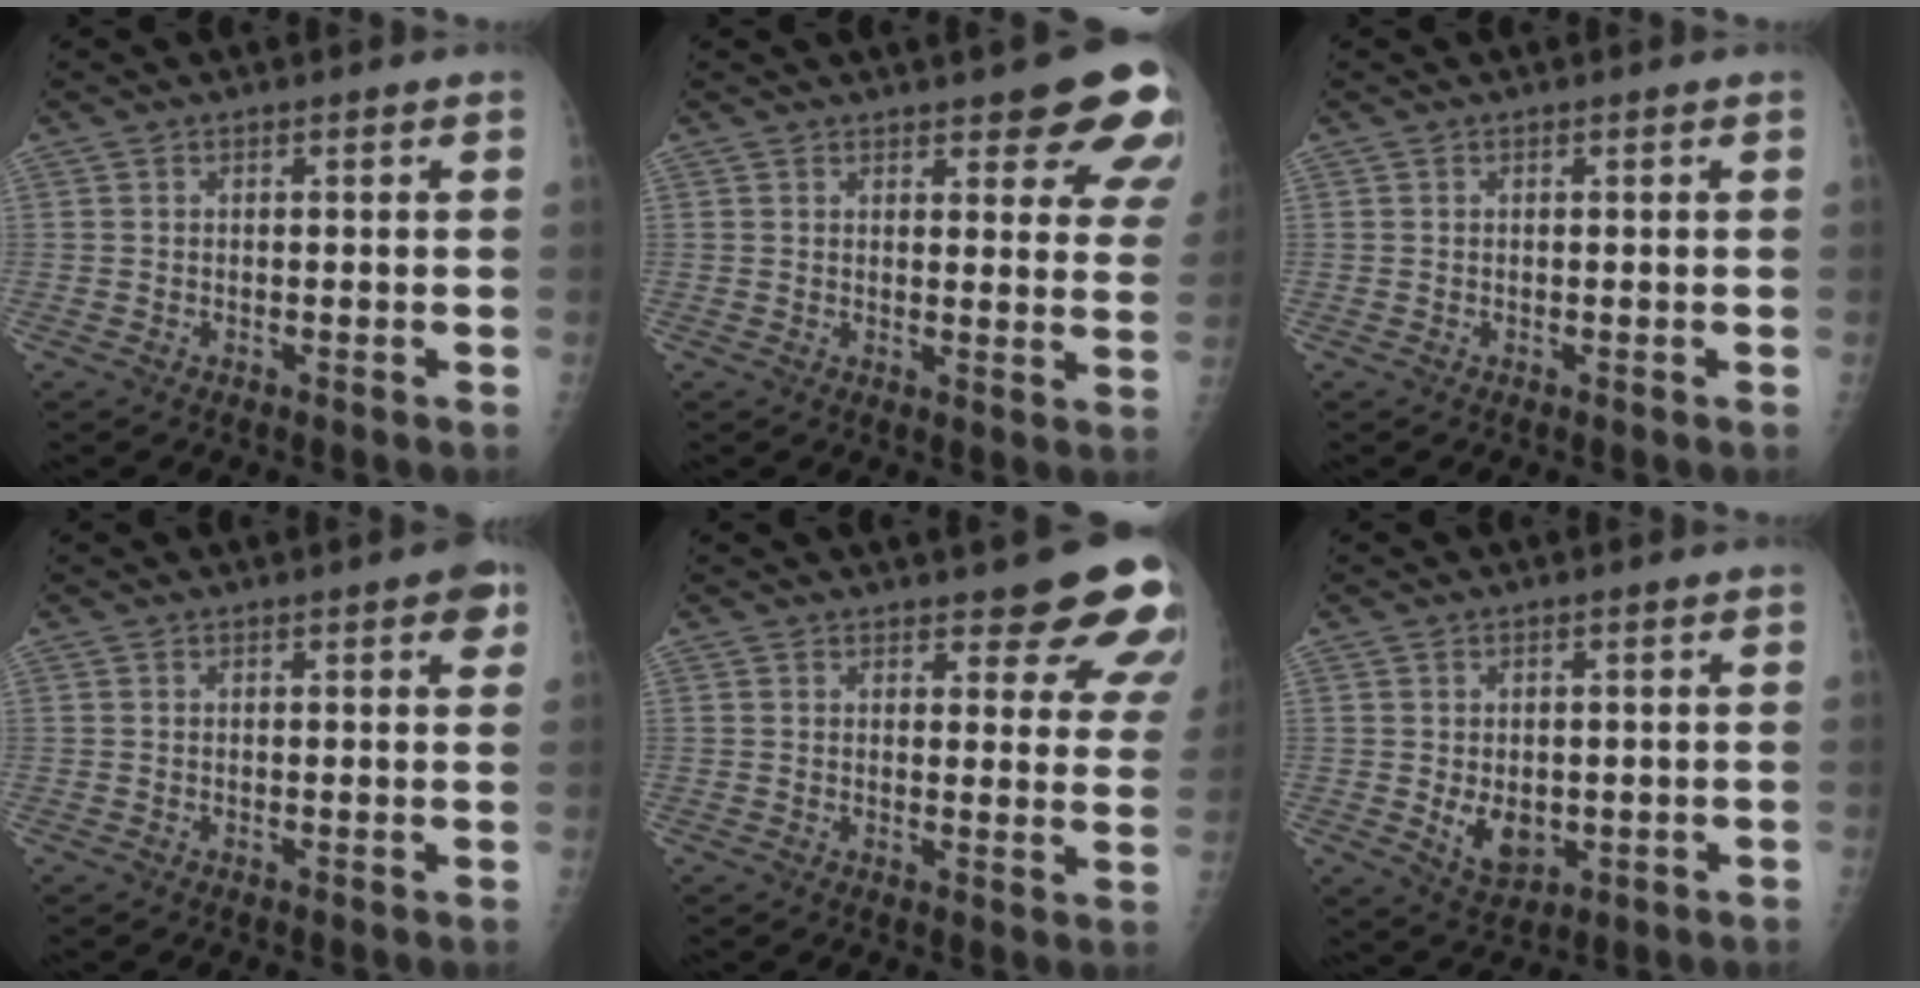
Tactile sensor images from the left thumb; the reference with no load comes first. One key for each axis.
{"total": 12.7, "fx": 8.3, "fy": 4.0, "fz": 8.8, "tx": -0.069, "ty": -0.040, "tz": 0.086}
{"total": 0.0}
{"total": 3.4, "fx": 1.7, "fy": 1.0, "fz": 2.8, "tx": -0.025, "ty": -0.002, "tz": 0.015}
{"total": 12.4, "fx": 9.0, "fy": 4.1, "fz": 7.5, "tx": -0.046, "ty": -0.048, "tz": 0.093}
{"total": 5.7, "fx": -0.5, "fy": 4.0, "fz": 4.0, "tx": -0.047, "ty": -0.011, "tz": 0.006}